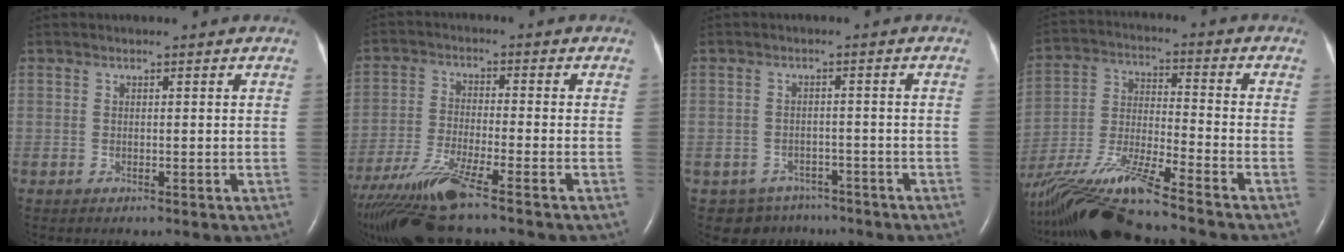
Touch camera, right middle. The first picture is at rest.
{"total": 12.1, "force": [-9.4, 0.2, 7.7], "torque": [-0.158, -0.027, -0.172]}
{"total": 5.3, "force": [-4.0, 3.4, -0.1], "torque": [0.007, 0.014, -0.053]}
{"total": 17.8, "force": [-14.7, -0.4, 10.0], "torque": [-0.227, -0.030, -0.277]}